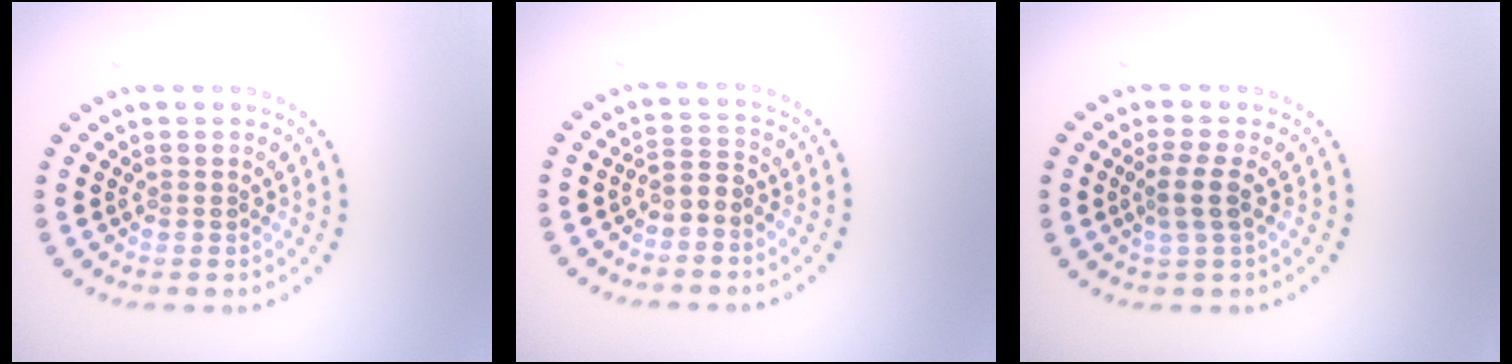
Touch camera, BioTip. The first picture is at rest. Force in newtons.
{"total": 1.7, "press": 1.2, "slide": 1.1}
{"total": 2.2, "press": 1.7, "slide": 1.4}